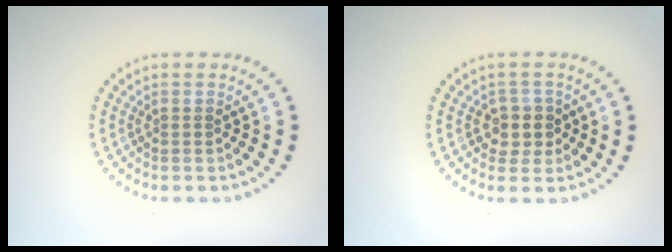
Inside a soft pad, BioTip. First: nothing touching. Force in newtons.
{"total": 2.3, "press": 2.1, "slide": 1.0}